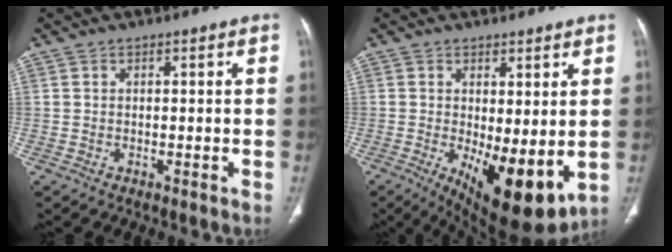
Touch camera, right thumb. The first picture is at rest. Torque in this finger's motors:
{"motor_torque": [1.93, 3.08, 0.15, 0.09, 0.38]}